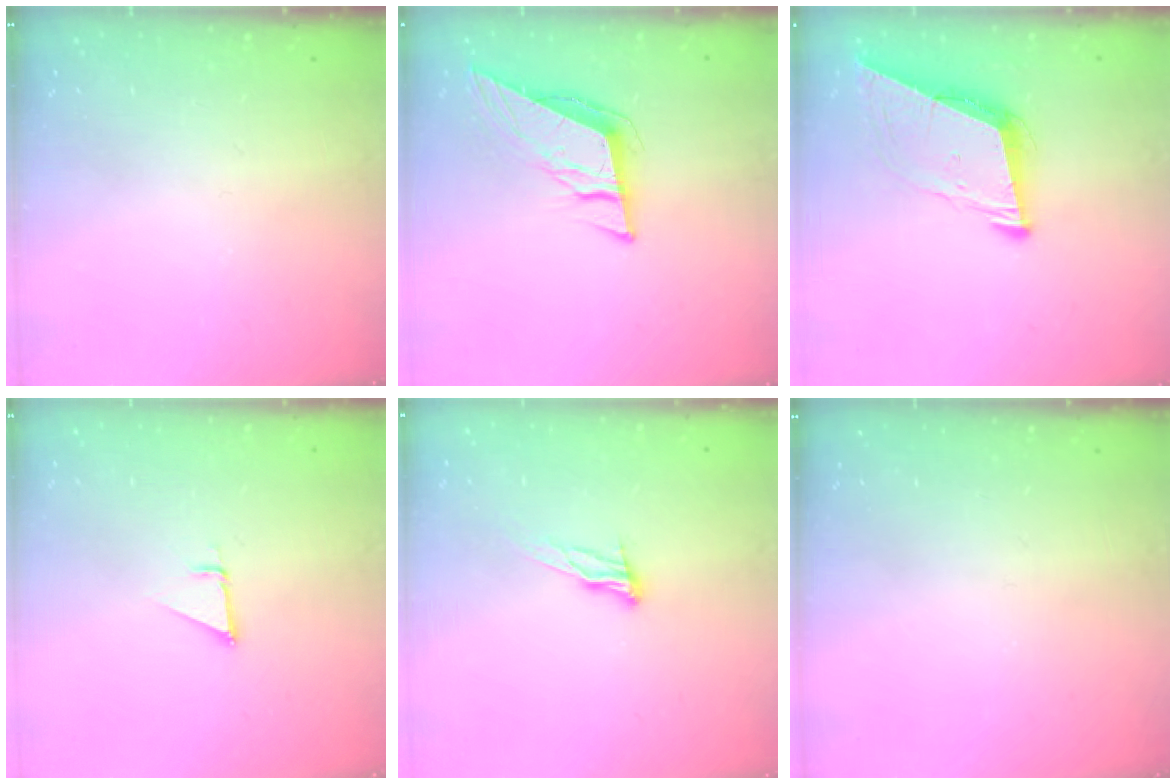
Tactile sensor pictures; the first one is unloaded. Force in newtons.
{"total": 10.2, "press": 10.0, "slide": 1.6}
{"total": 8.9, "press": 8.2, "slide": 3.5}
{"total": 2.3, "press": 2.3, "slide": 0.1}
{"total": 9.2, "press": 8.9, "slide": 2.5}
{"total": 0.0}